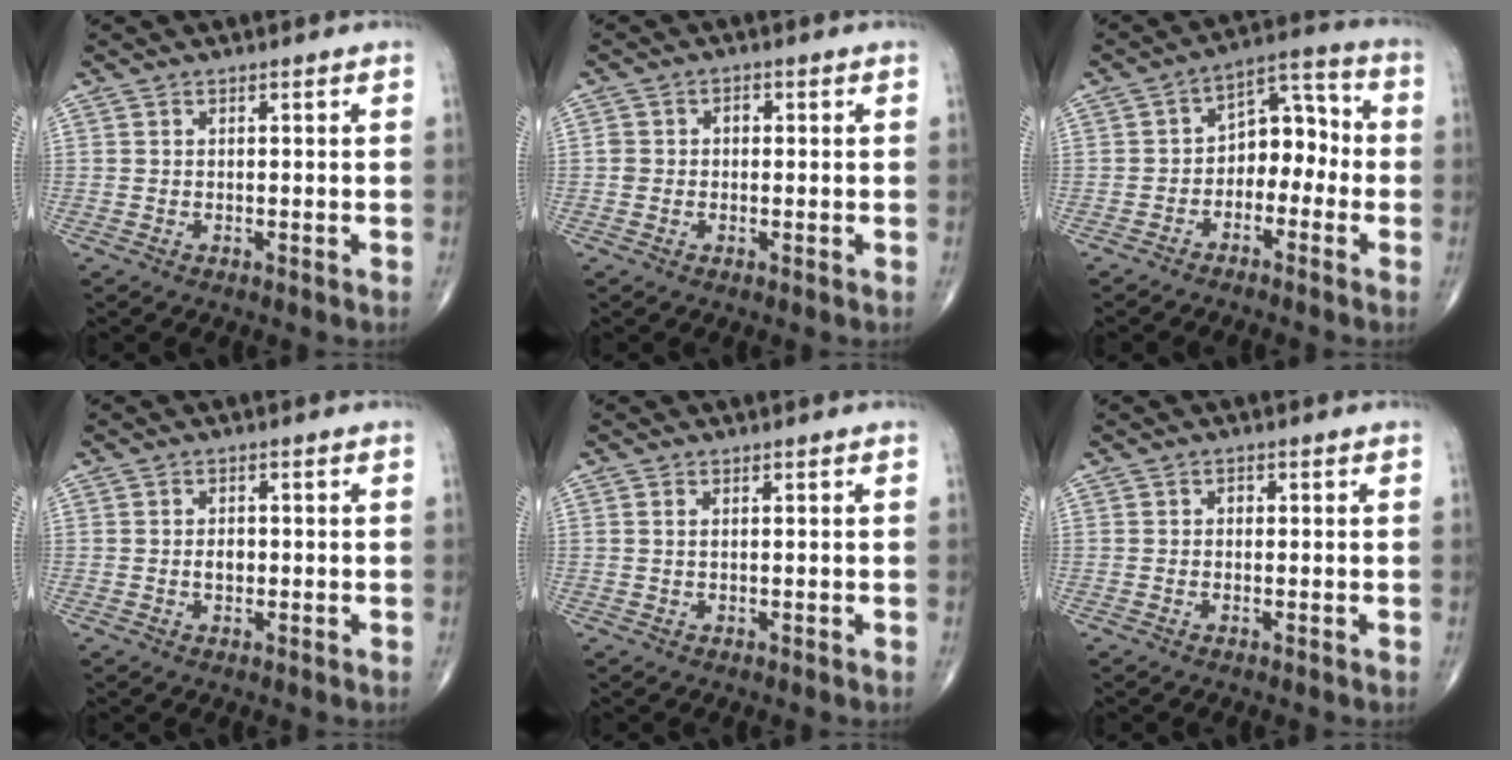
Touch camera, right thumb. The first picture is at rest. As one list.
[{"total": 2.3, "force": [-0.1, 2.0, 1.1], "torque": [-0.010, 0.010, -0.003]}, {"total": 9.1, "force": [-2.3, 6.2, 6.3], "torque": [-0.053, 0.048, -0.053]}, {"total": 1.8, "force": [-0.2, 1.2, 1.3], "torque": [-0.018, 0.002, -0.004]}, {"total": 0.5, "force": [0.2, 0.2, 0.5], "torque": [-0.010, 0.004, 0.004]}, {"total": 0.7, "force": [0.0, 0.6, 0.4], "torque": [-0.001, 0.003, -0.005]}]